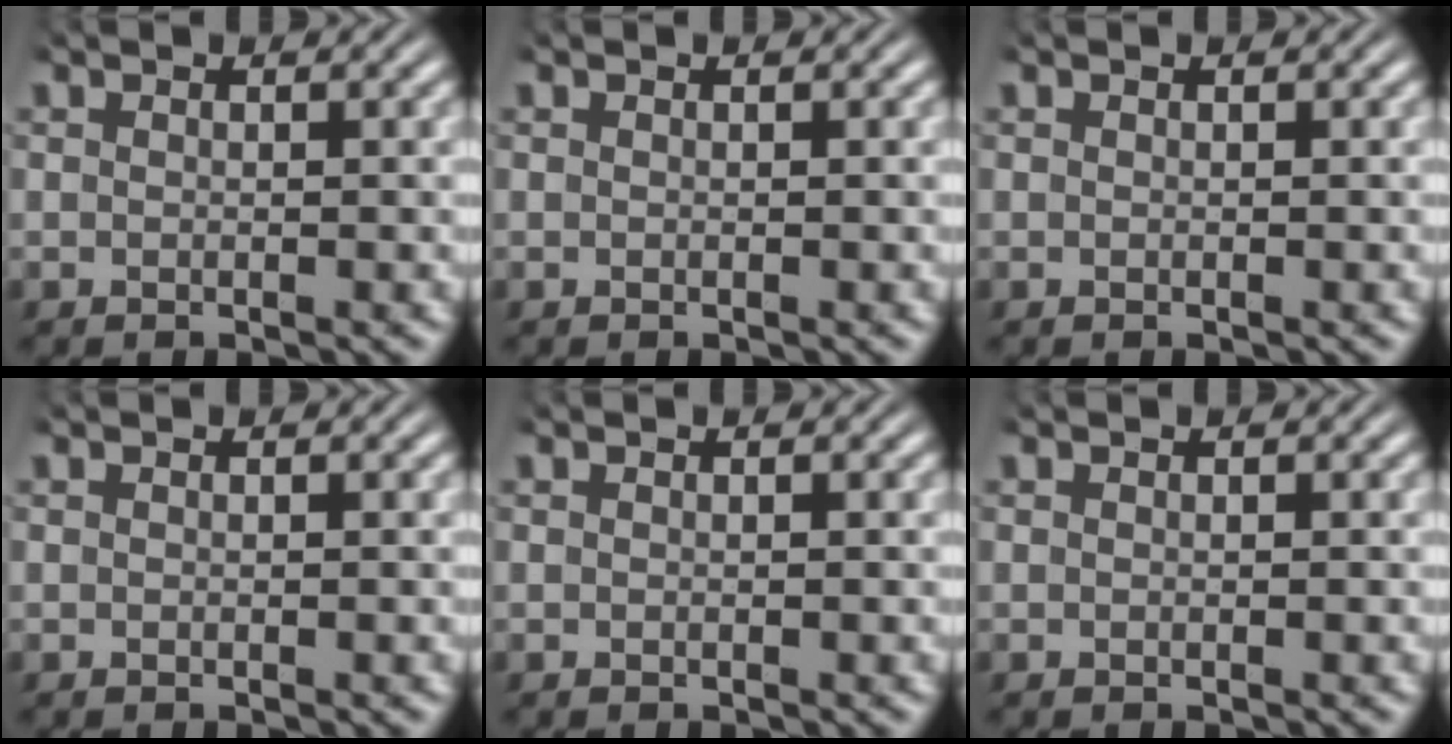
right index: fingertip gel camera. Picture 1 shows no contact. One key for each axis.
{"total": 0.0}
{"total": 0.0}
{"total": 0.0}
{"total": 0.0}
{"total": 0.0}